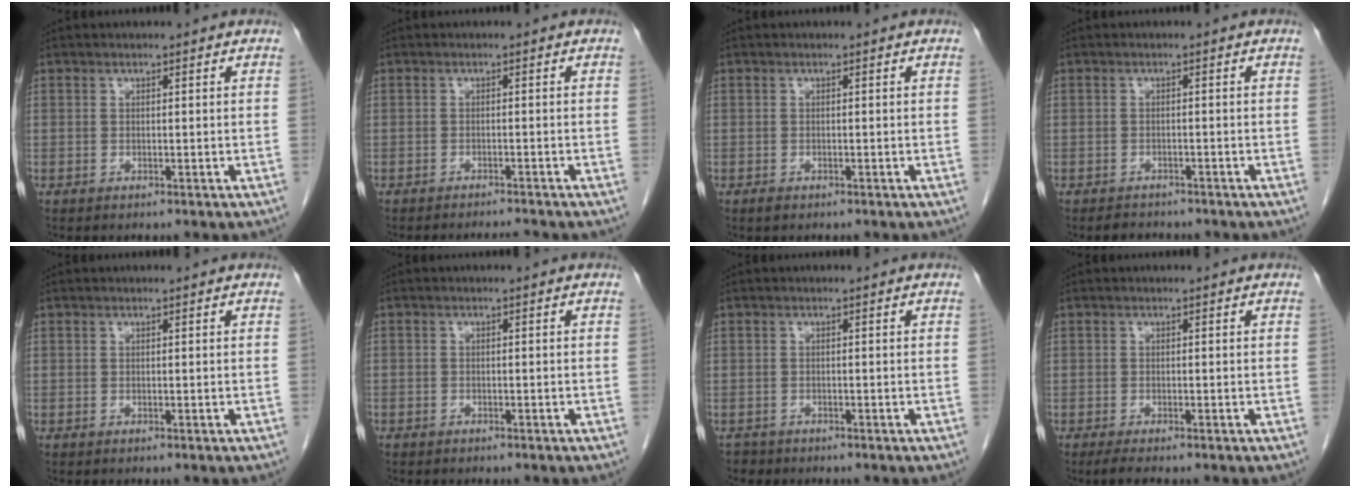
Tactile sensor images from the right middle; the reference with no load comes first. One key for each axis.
{"total": 3.1, "fx": -3.0, "fy": -0.4, "fz": 0.6, "tx": -0.011, "ty": -0.011, "tz": -0.041}
{"total": 0.7, "fx": -0.5, "fy": 0.4, "fz": 0.3, "tx": -0.008, "ty": 0.000, "tz": -0.006}
{"total": 2.6, "fx": -2.3, "fy": 1.2, "fz": 0.5, "tx": -0.015, "ty": -0.001, "tz": -0.032}
{"total": 0.0}
{"total": 0.9, "fx": -0.7, "fy": 0.6, "fz": 0.1, "tx": -0.008, "ty": 0.003, "tz": -0.013}
{"total": 1.4, "fx": -1.1, "fy": 0.8, "fz": -0.2, "tx": -0.004, "ty": 0.001, "tz": -0.020}
{"total": 2.1, "fx": -1.6, "fy": 0.2, "fz": 1.3, "tx": -0.027, "ty": -0.007, "tz": -0.027}